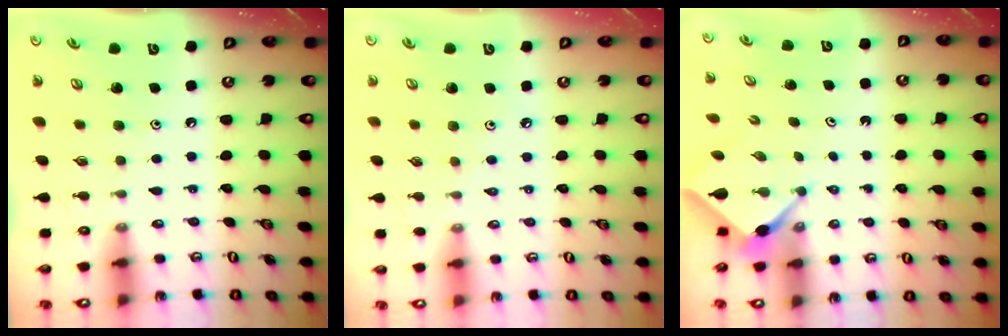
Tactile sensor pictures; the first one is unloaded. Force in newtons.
{"total": 2.2, "press": 2.1, "slide": 0.6}
{"total": 2.4, "press": 2.4, "slide": 0.2}